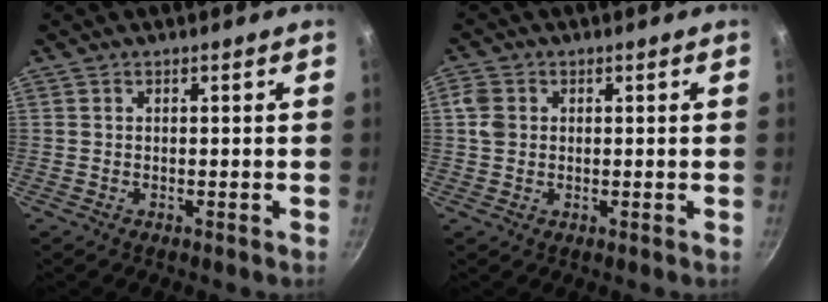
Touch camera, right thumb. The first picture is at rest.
{"total": 3.7, "force": [0.5, 3.0, 2.0], "torque": [-0.031, 0.003, 0.003]}